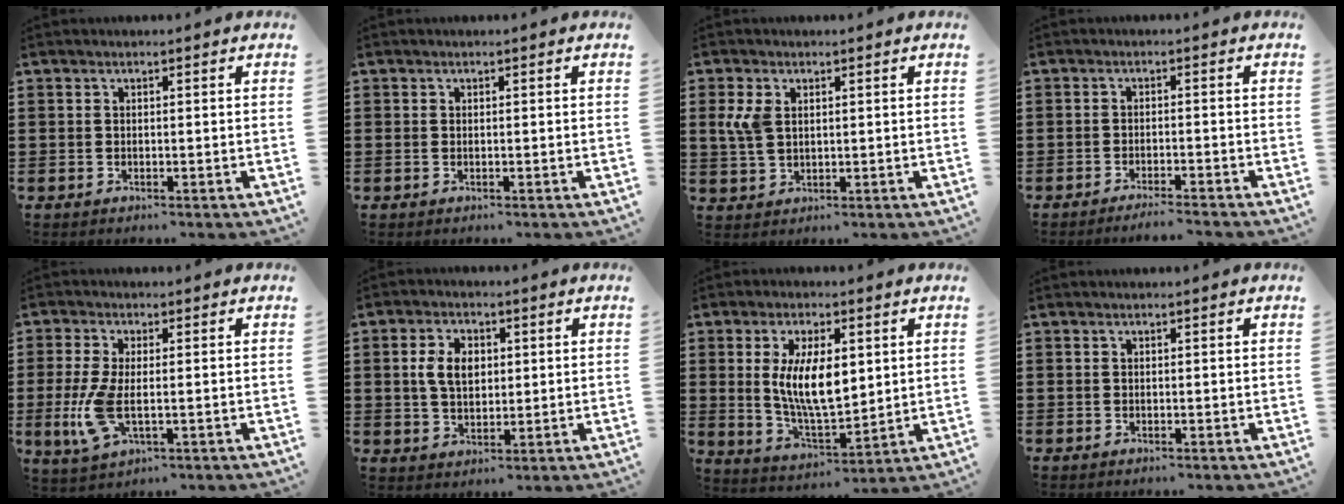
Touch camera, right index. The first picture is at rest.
{"total": 0.0}
{"total": 4.5, "force": [1.3, 2.8, 3.3], "torque": [-0.087, 0.004, 0.018]}
{"total": 2.4, "force": [-2.3, -0.5, 0.5], "torque": [-0.009, -0.002, -0.045]}
{"total": 7.0, "force": [-1.3, 2.8, 6.3], "torque": [-0.150, -0.015, -0.026]}
{"total": 5.5, "force": [0.9, 3.6, 4.0], "torque": [-0.102, 0.009, 0.008]}
{"total": 9.7, "force": [1.6, 4.1, 8.7], "torque": [-0.175, 0.001, 0.025]}
{"total": 0.0}